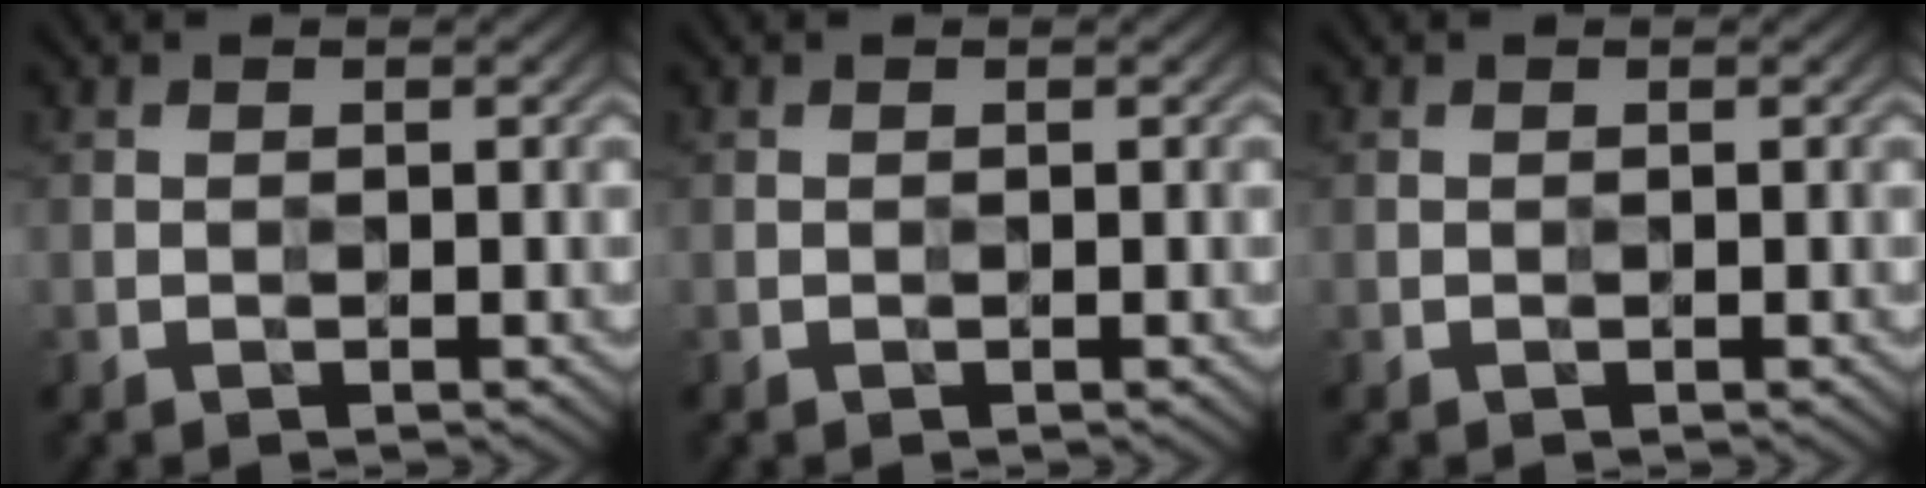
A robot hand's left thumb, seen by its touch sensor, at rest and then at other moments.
{"total": 0.0}
{"total": 0.0}